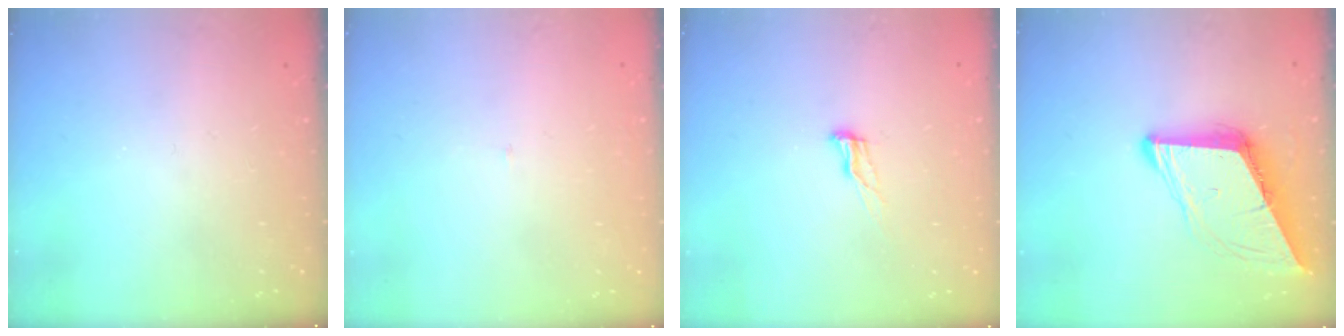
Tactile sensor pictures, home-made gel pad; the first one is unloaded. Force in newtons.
{"total": 2.1, "press": 2.1, "slide": 0.1}
{"total": 8.0, "press": 7.7, "slide": 2.0}
{"total": 9.1, "press": 9.1, "slide": 0.4}